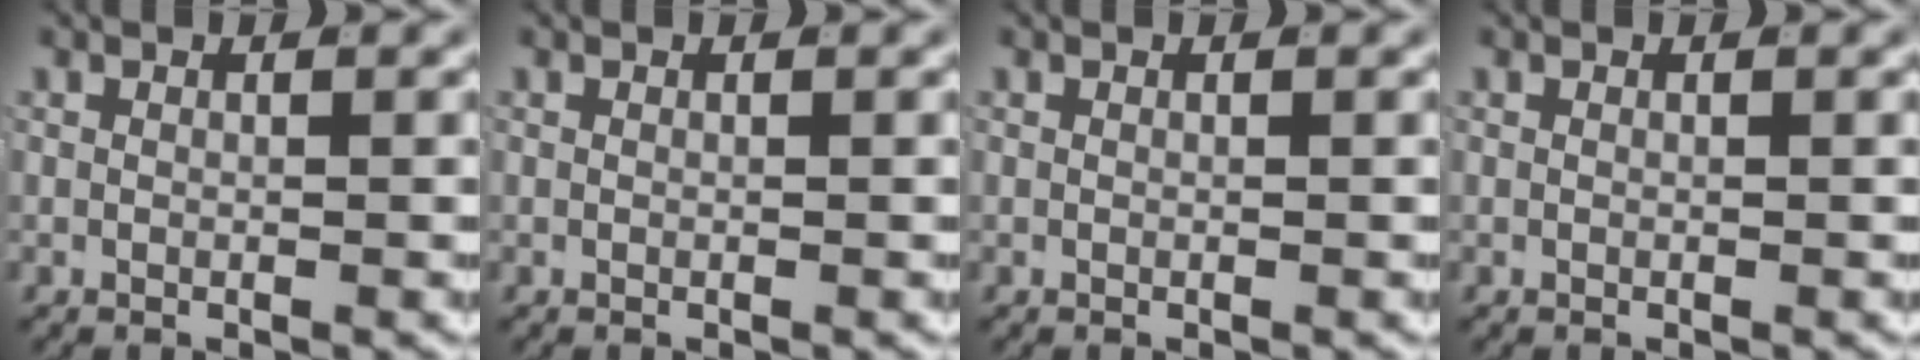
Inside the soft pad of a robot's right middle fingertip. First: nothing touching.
{"total": 0.0}
{"total": 0.0}
{"total": 0.0}